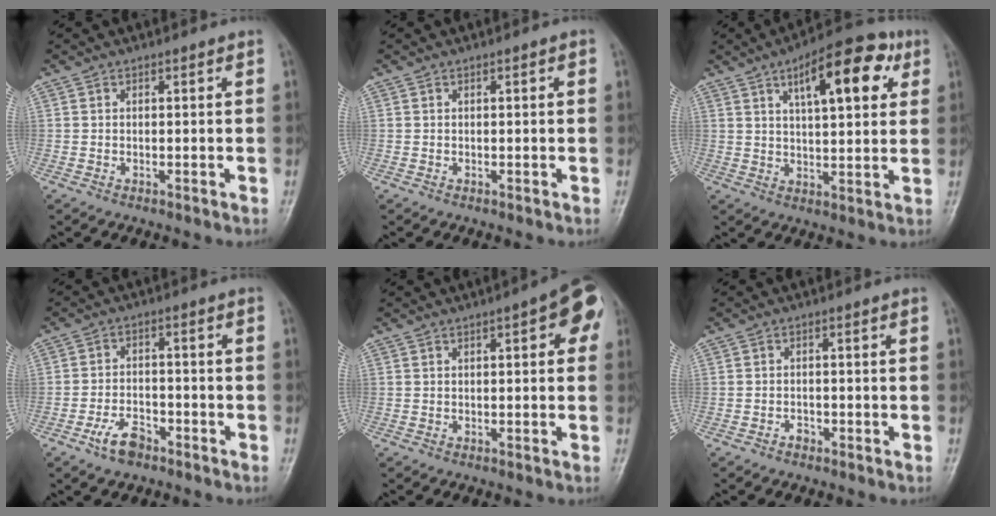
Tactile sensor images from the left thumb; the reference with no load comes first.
{"total": 0.6, "force": [0.1, 0.2, 0.6], "torque": [-0.010, 0.001, 0.001]}
{"total": 15.0, "force": [6.3, 5.9, 12.3], "torque": [-0.145, -0.002, 0.086]}
{"total": 5.5, "force": [-3.6, 2.8, 3.0], "torque": [-0.050, 0.027, -0.066]}
{"total": 6.6, "force": [2.1, 2.3, 5.8], "torque": [-0.056, 0.011, 0.014]}
{"total": 1.4, "force": [-1.1, 0.9, 0.4], "torque": [-0.008, 0.010, -0.019]}